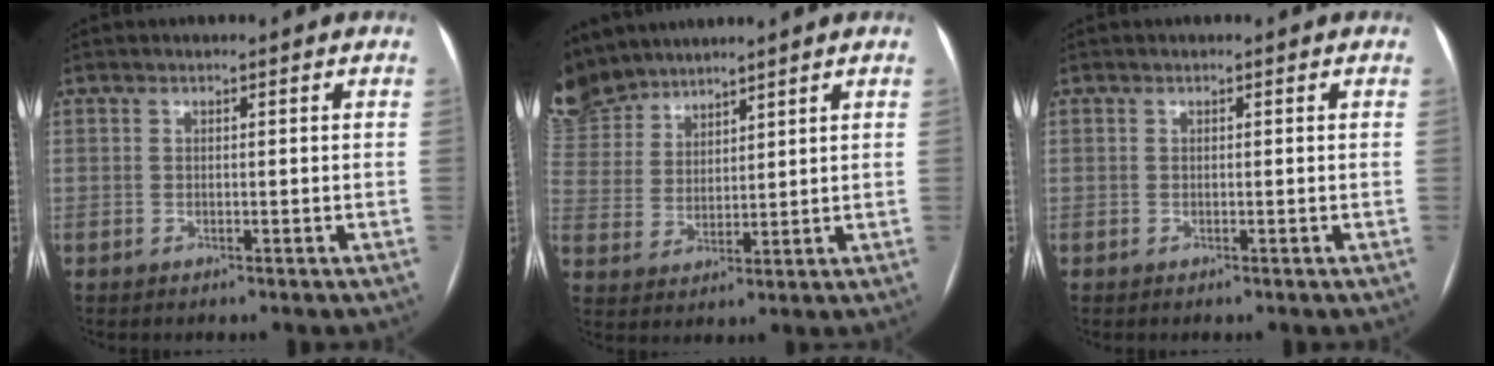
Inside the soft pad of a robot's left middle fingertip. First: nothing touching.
{"total": 10.2, "force": [9.8, 2.1, 1.9], "torque": [-0.069, 0.001, 0.217]}
{"total": 0.0}